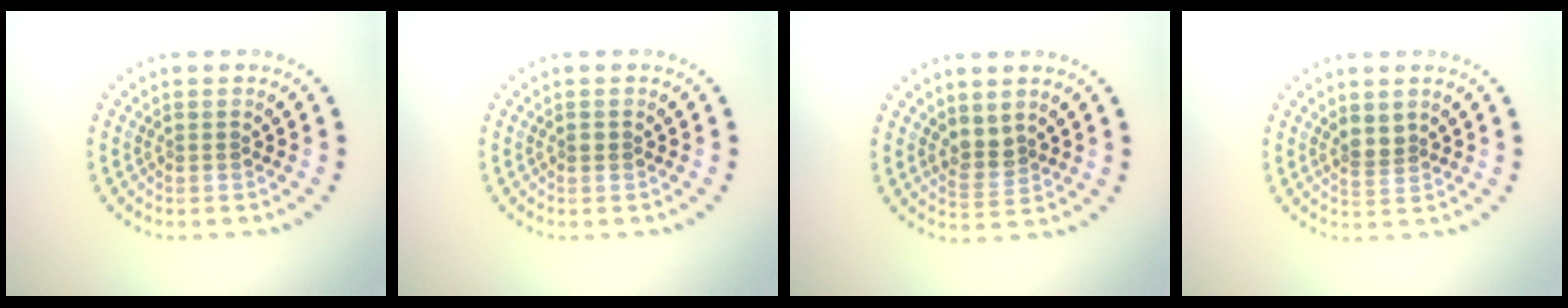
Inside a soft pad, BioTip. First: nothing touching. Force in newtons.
{"total": 0.6, "press": 0.6, "slide": 0.1}
{"total": 2.0, "press": 1.6, "slide": 1.1}
{"total": 1.7, "press": 1.3, "slide": 1.2}